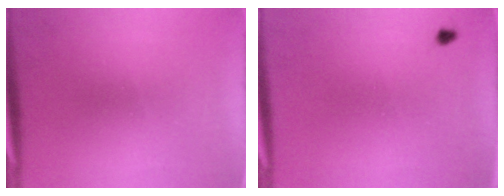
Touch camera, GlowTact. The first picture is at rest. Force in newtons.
{"total": 0.7}